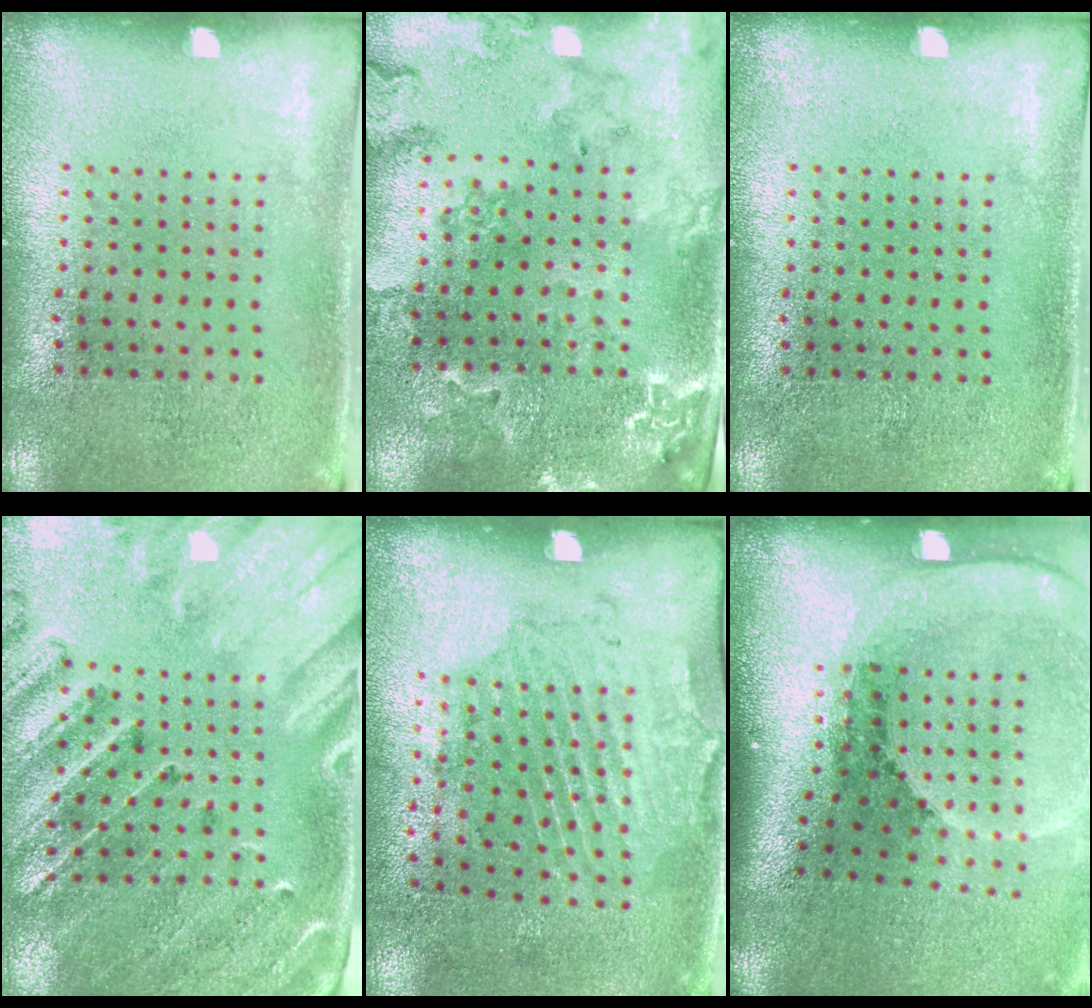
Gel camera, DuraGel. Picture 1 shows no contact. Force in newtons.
{"total": 1.9, "press": 1.9, "slide": 0.2}
{"total": 0.0}
{"total": 2.8, "press": 2.6, "slide": 0.9}
{"total": 1.8, "press": 1.2, "slide": 1.4}
{"total": 2.8, "press": 1.9, "slide": 2.1}